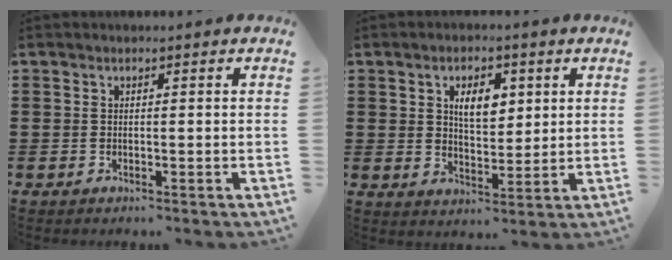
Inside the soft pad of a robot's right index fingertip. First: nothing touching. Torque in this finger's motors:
{"motor_torque": [0.21, -0.01, 0.16, 0.09]}